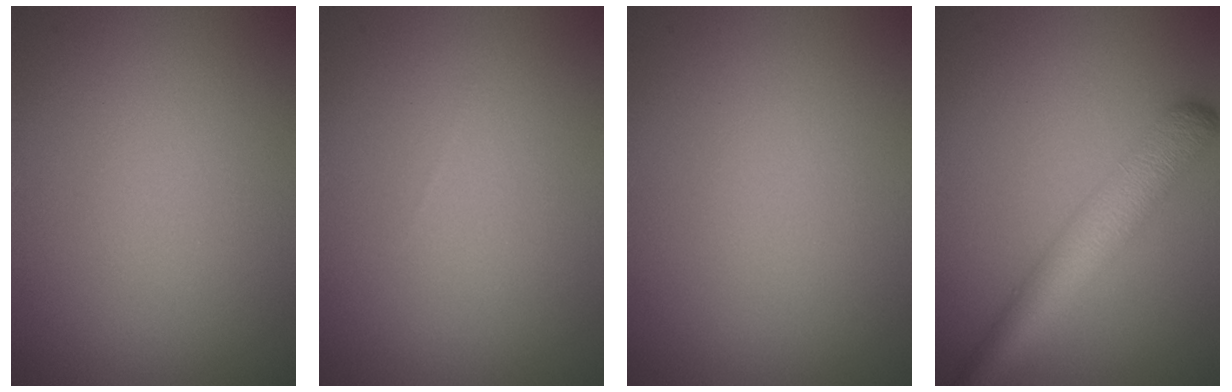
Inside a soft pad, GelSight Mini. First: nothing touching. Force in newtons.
{"total": 0.0}
{"total": 0.0}
{"total": 5.4, "press": 5.4, "slide": 0.1}